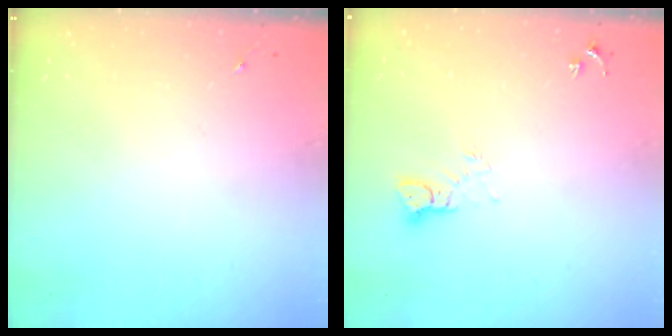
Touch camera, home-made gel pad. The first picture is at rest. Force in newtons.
{"total": 3.7, "press": 3.7, "slide": 0.4}